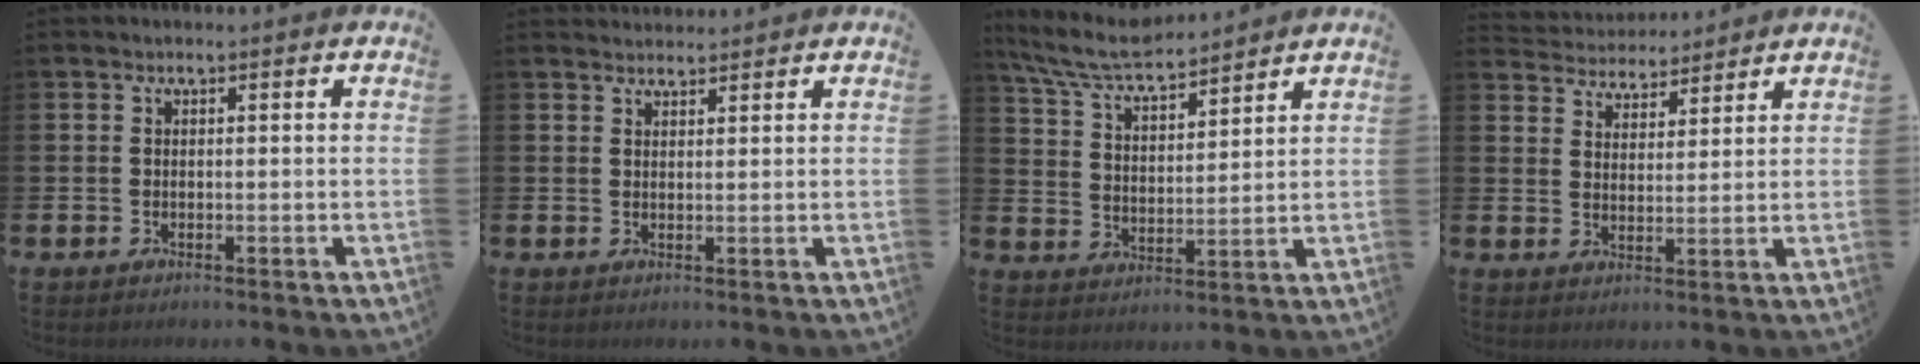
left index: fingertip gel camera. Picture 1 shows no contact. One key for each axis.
{"total": 2.0, "fx": 1.9, "fy": 0.5, "fz": 0.0, "tx": 0.010, "ty": -0.009, "tz": 0.033}
{"total": 7.3, "fx": 6.8, "fy": 0.8, "fz": 2.4, "tx": -0.075, "ty": -0.036, "tz": 0.121}
{"total": 4.4, "fx": 4.3, "fy": 0.9, "fz": -0.6, "tx": -0.011, "ty": -0.028, "tz": 0.077}